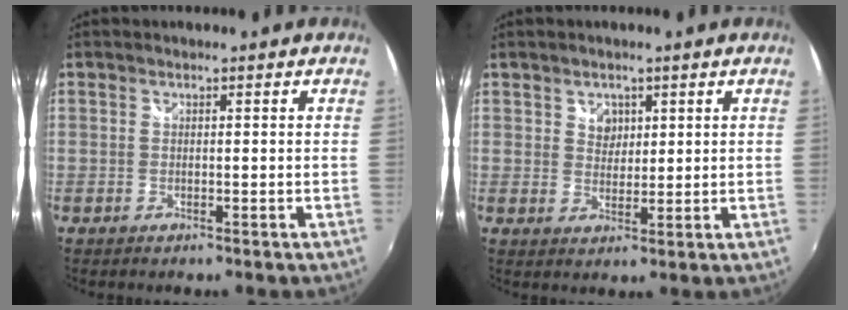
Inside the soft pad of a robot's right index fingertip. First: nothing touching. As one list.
[{"total": 3.2, "force": [1.4, 2.7, 0.9], "torque": [-0.007, 0.004, 0.025]}]